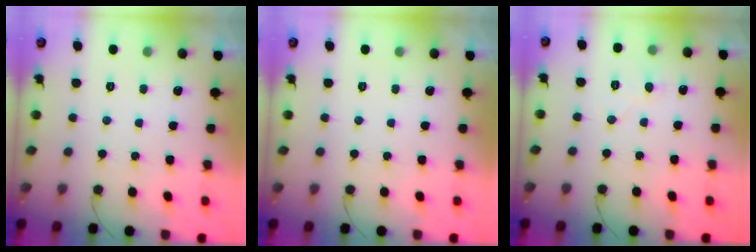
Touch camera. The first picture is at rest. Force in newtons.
{"total": 0.0}
{"total": 5.8, "press": 5.7, "slide": 0.5}